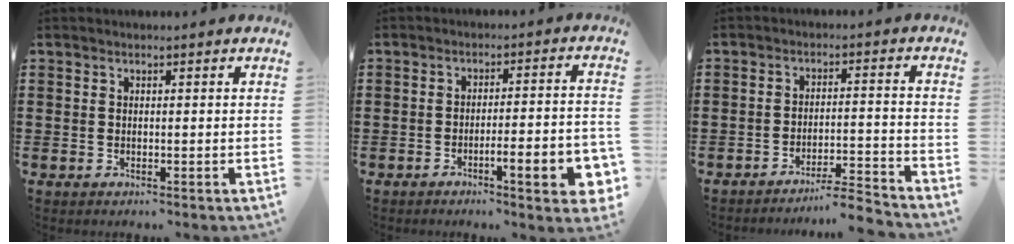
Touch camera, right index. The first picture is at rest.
{"total": 7.3, "force": [-3.3, 1.1, 6.4], "torque": [-0.101, -0.004, -0.054]}
{"total": 4.7, "force": [-4.5, -0.4, 1.3], "torque": [-0.024, -0.010, -0.092]}